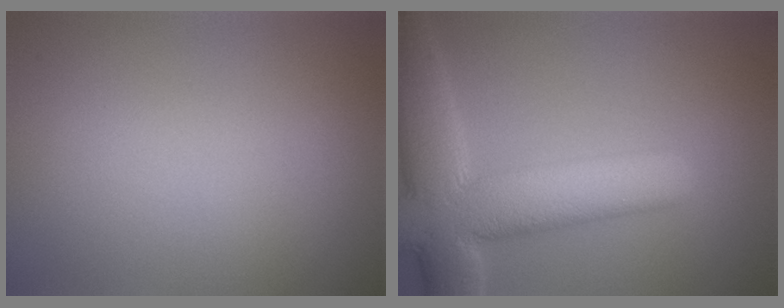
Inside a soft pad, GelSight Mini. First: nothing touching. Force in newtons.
{"total": 10.6, "press": 10.5, "slide": 0.7}